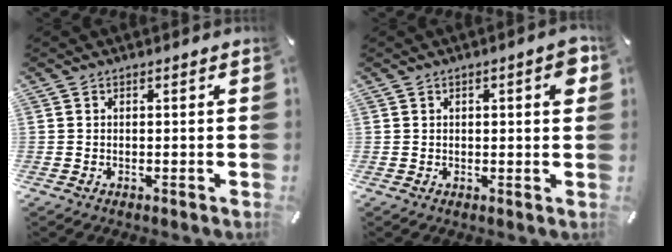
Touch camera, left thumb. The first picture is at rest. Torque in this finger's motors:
{"motor_torque": [0.03, 0.03, 0.18, 0.11, 0.00]}